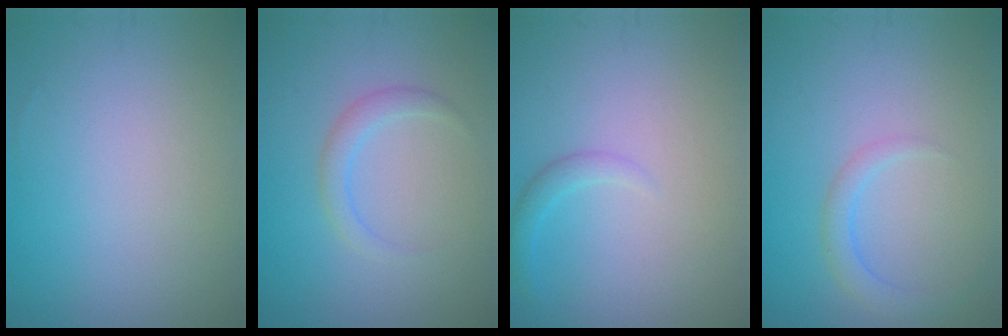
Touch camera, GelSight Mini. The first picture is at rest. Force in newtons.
{"total": 1.7, "press": 1.7, "slide": 0.1}
{"total": 1.4, "press": 1.4, "slide": 0.1}
{"total": 1.8, "press": 1.8, "slide": 0.0}